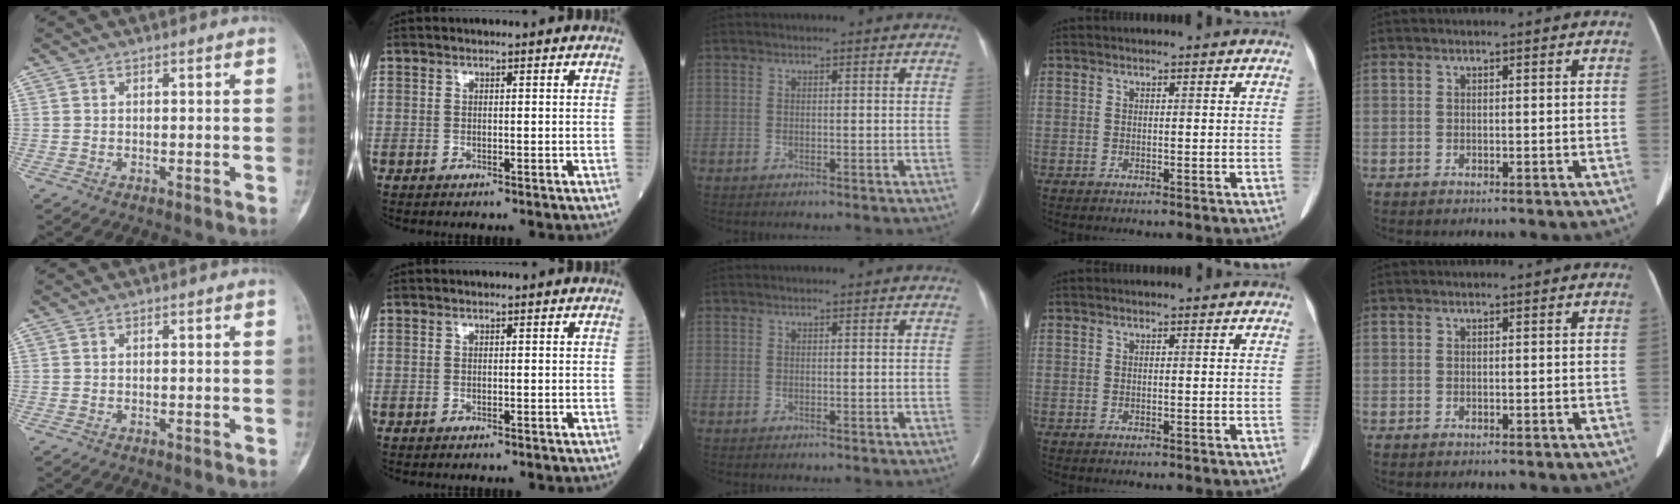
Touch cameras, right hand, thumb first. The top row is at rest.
{}